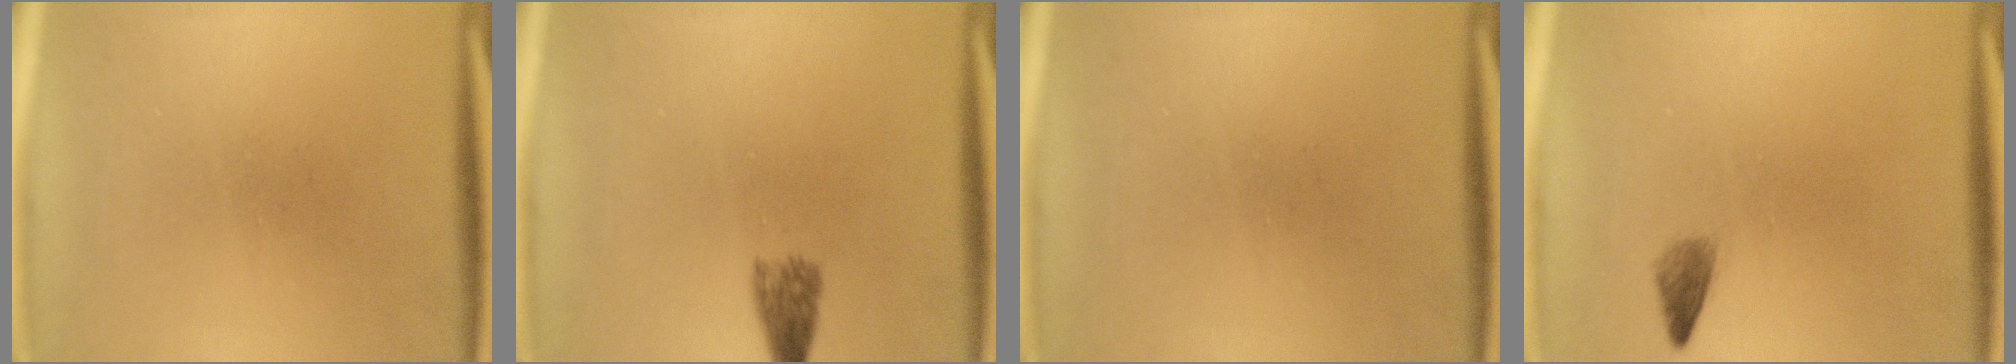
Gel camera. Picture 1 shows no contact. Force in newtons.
{"total": 2.7}
{"total": 0.0}
{"total": 1.5}